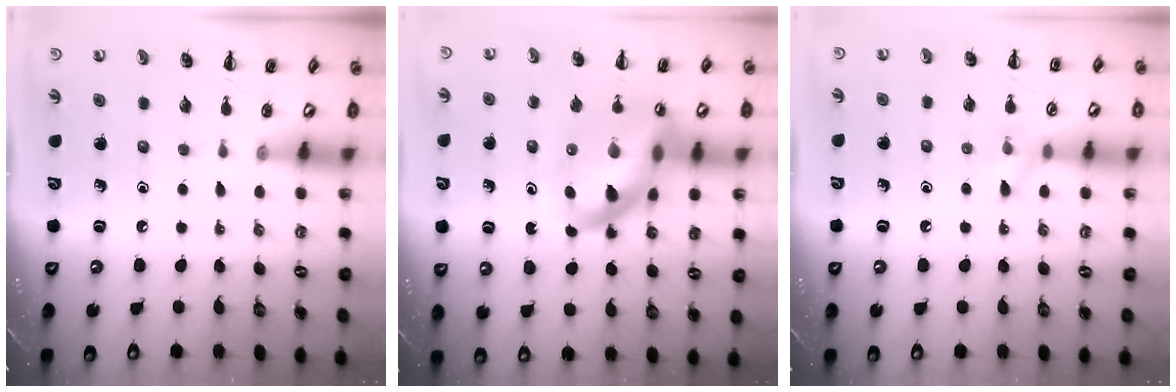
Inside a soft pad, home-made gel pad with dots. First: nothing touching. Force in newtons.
{"total": 18.4, "press": 18.0, "slide": 3.8}
{"total": 6.7, "press": 6.5, "slide": 1.7}